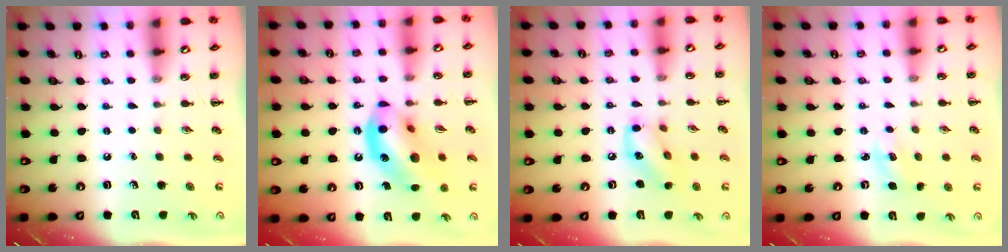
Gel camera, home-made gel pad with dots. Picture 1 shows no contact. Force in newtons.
{"total": 16.4, "press": 16.1, "slide": 3.2}
{"total": 10.5, "press": 10.5, "slide": 0.3}
{"total": 3.5, "press": 3.4, "slide": 1.0}